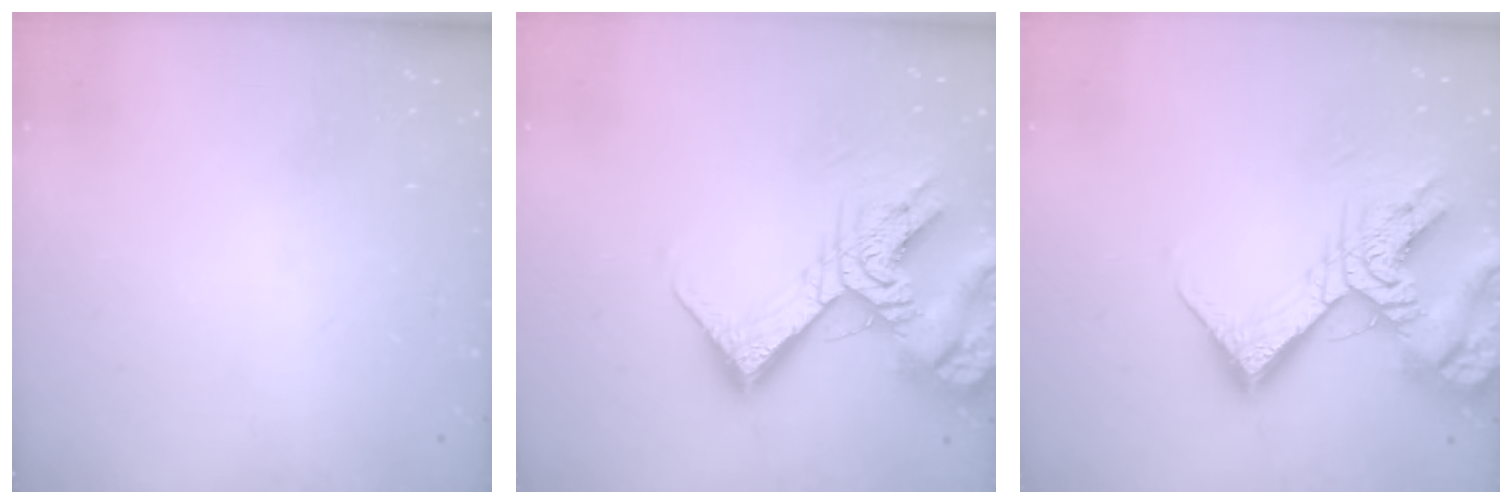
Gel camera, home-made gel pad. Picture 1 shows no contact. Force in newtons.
{"total": 18.1, "press": 18.0, "slide": 2.0}
{"total": 18.1, "press": 18.0, "slide": 2.0}